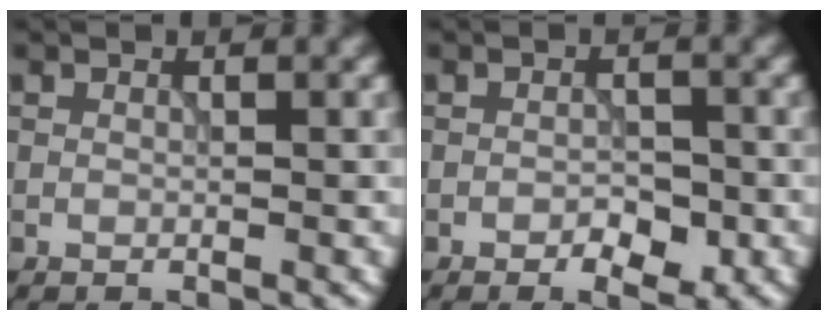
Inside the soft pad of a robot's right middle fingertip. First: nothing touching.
{"total": 2.2, "force": [-1.0, 1.1, 1.6], "torque": [-0.022, 0.001, -0.015]}